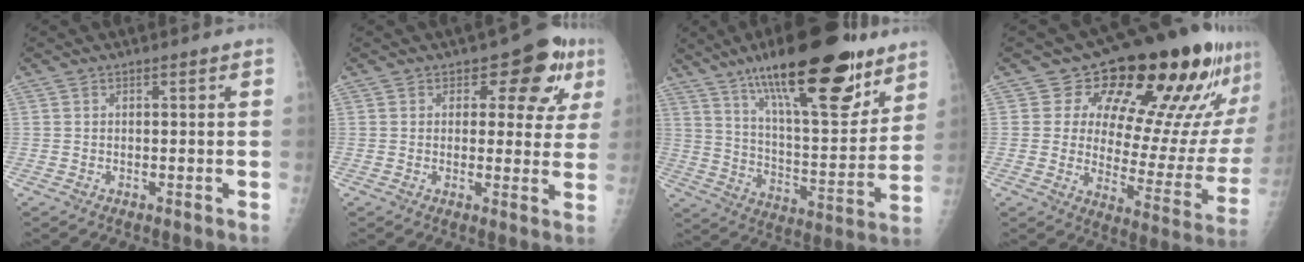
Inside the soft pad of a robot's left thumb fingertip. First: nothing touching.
{"total": 9.0, "force": [3.8, 5.6, 6.0], "torque": [-0.021, -0.006, 0.038]}
{"total": 27.4, "force": [17.3, 8.4, 19.5], "torque": [-0.273, -0.058, 0.281]}
{"total": 23.3, "force": [15.3, 10.6, 14.1], "torque": [-0.147, -0.079, 0.204]}